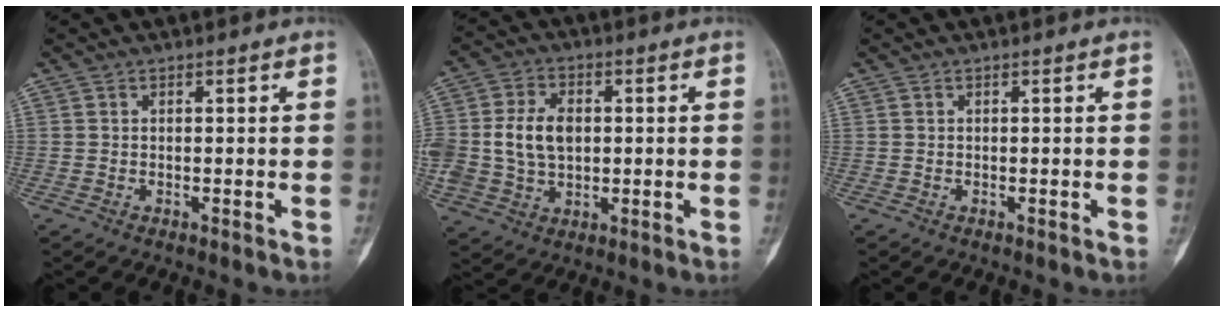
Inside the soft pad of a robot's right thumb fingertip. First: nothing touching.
{"total": 10.6, "force": [0.5, 7.7, 7.3], "torque": [-0.129, 0.010, 0.015]}
{"total": 0.0}